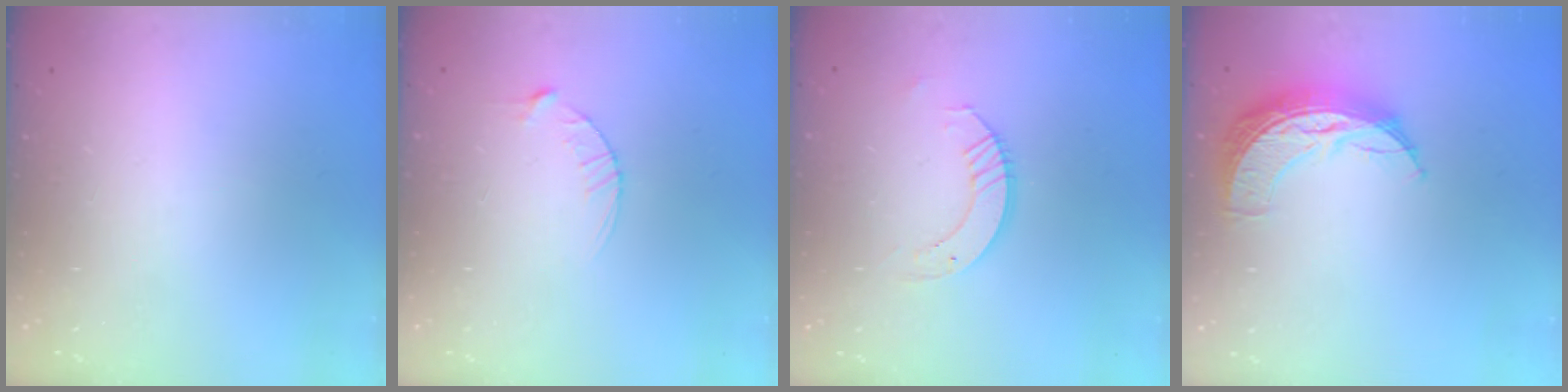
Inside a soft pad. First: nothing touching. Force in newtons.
{"total": 3.0, "press": 3.0, "slide": 0.4}
{"total": 5.7, "press": 5.7, "slide": 0.3}
{"total": 10.9, "press": 10.9, "slide": 0.4}